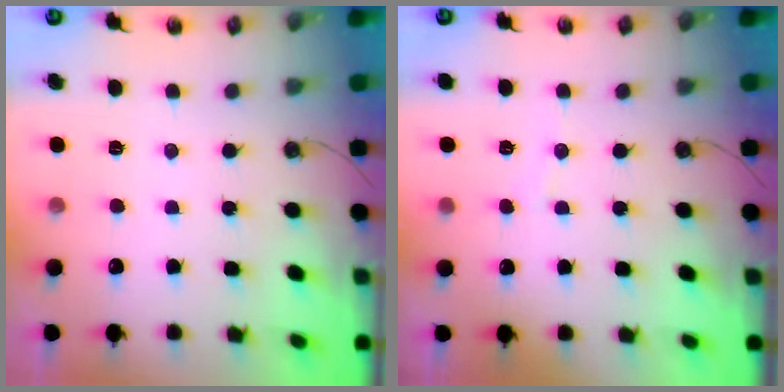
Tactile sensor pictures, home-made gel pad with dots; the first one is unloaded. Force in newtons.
{"total": 3.5, "press": 3.5, "slide": 0.3}